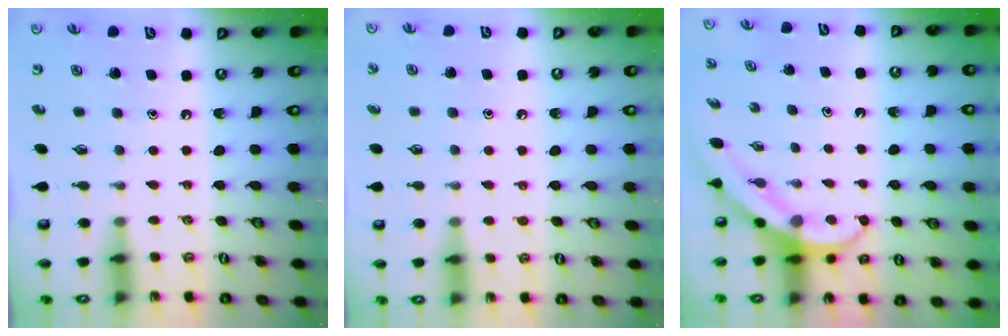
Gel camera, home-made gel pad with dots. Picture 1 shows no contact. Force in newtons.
{"total": 4.2, "press": 4.1, "slide": 0.5}
{"total": 3.9, "press": 3.9, "slide": 0.4}